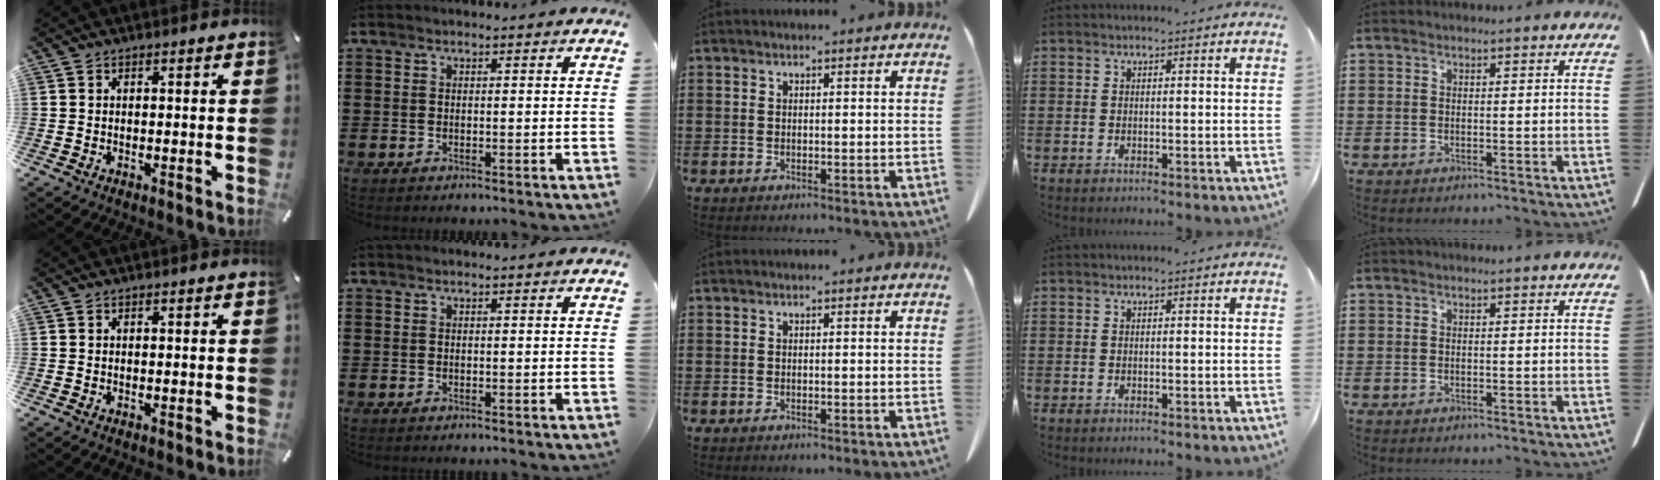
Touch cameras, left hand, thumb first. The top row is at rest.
{}